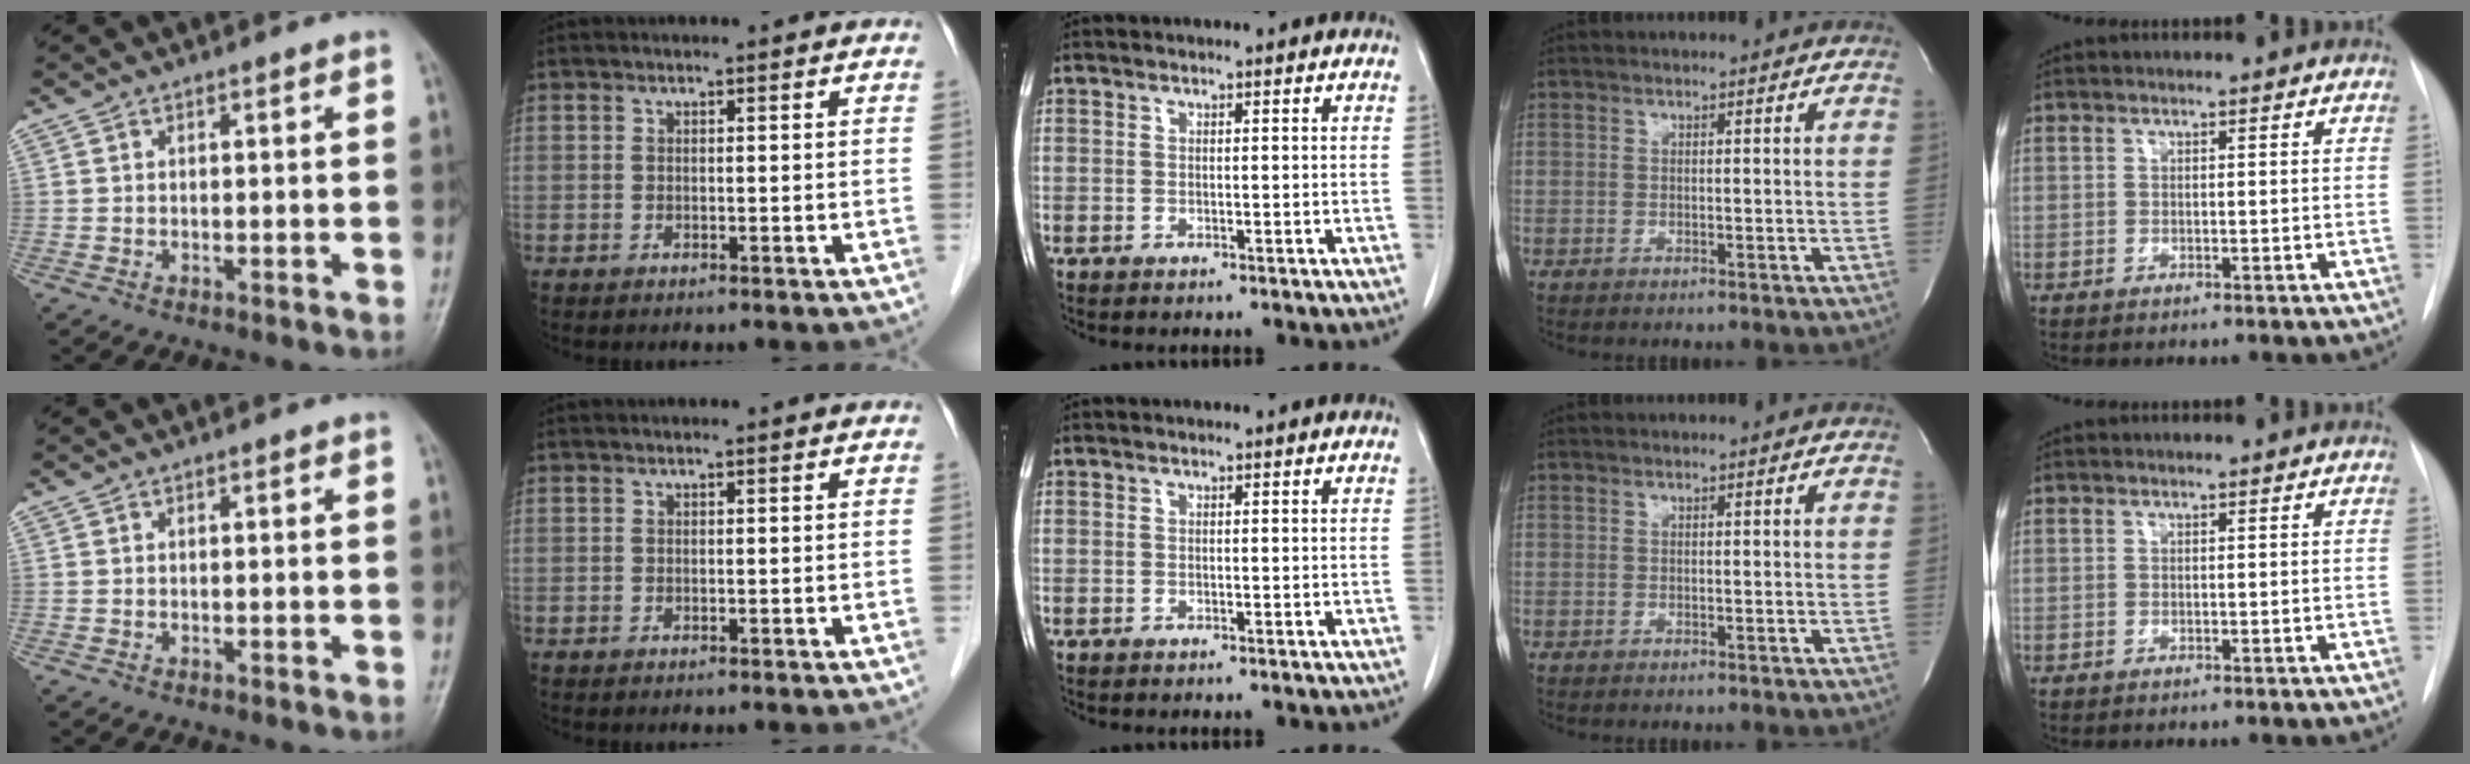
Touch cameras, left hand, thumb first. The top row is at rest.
{}